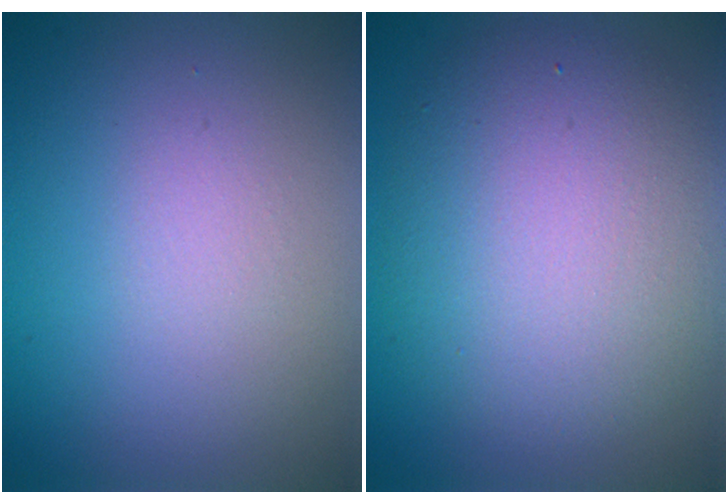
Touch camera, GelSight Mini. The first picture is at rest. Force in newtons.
{"total": 7.0, "press": 7.0, "slide": 0.3}